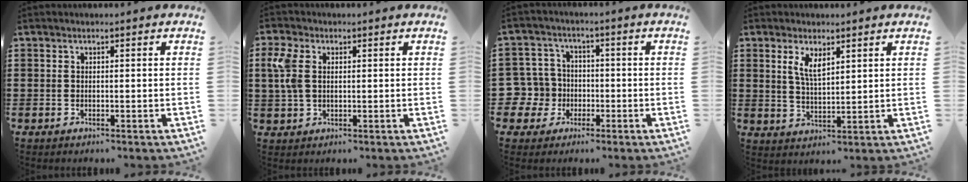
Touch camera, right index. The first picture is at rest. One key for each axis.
{"total": 4.9, "fx": 1.4, "fy": 3.0, "fz": 3.6, "tx": -0.102, "ty": 0.003, "tz": 0.017}
{"total": 6.6, "fx": -1.2, "fy": 6.4, "fz": 1.1, "tx": -0.075, "ty": 0.005, "tz": -0.026}
{"total": 4.0, "fx": 2.2, "fy": 1.5, "fz": 3.0, "tx": -0.066, "ty": 0.004, "tz": 0.038}